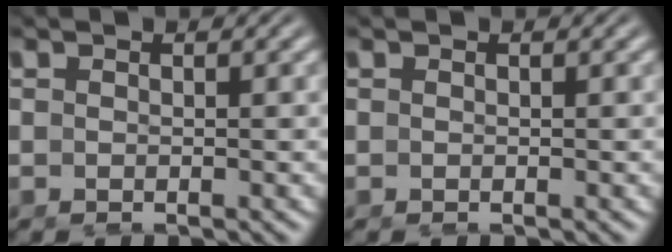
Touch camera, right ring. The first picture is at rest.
{"total": 0.0}